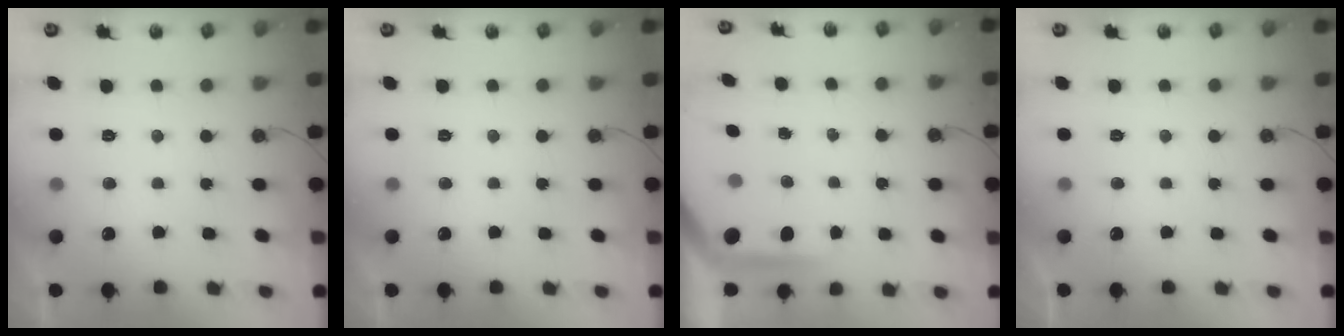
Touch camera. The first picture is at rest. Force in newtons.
{"total": 0.0}
{"total": 5.2, "press": 5.2, "slide": 0.4}
{"total": 0.0}